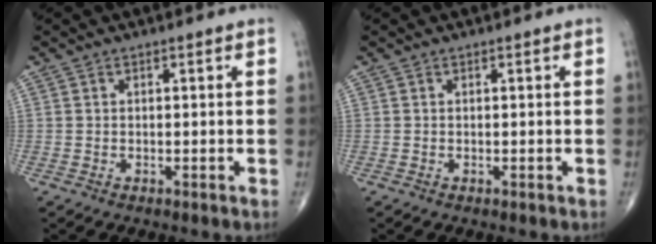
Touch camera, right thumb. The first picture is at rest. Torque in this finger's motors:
{"motor_torque": [0.00, -0.09, 0.10, 0.15, -0.02]}